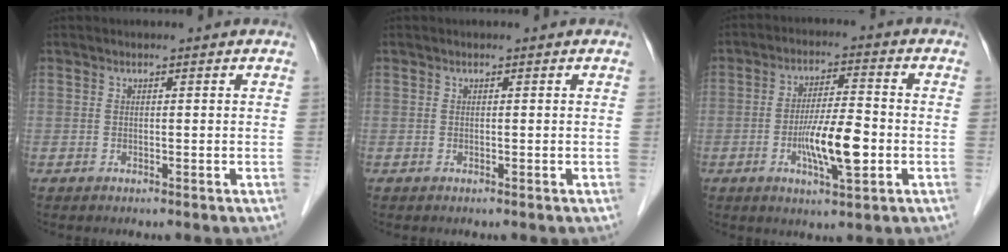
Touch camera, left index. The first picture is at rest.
{"total": 0.0}
{"total": 8.8, "force": [-2.3, 1.4, 8.3], "torque": [-0.156, -0.005, -0.042]}